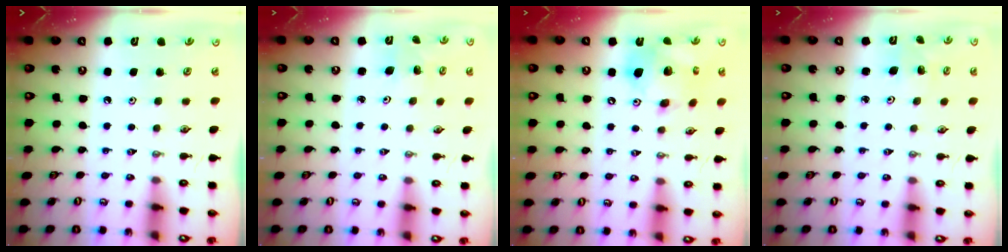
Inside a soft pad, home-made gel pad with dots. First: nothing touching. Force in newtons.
{"total": 1.5, "press": 1.5, "slide": 0.1}
{"total": 15.3, "press": 15.1, "slide": 2.5}
{"total": 2.3, "press": 2.3, "slide": 0.2}